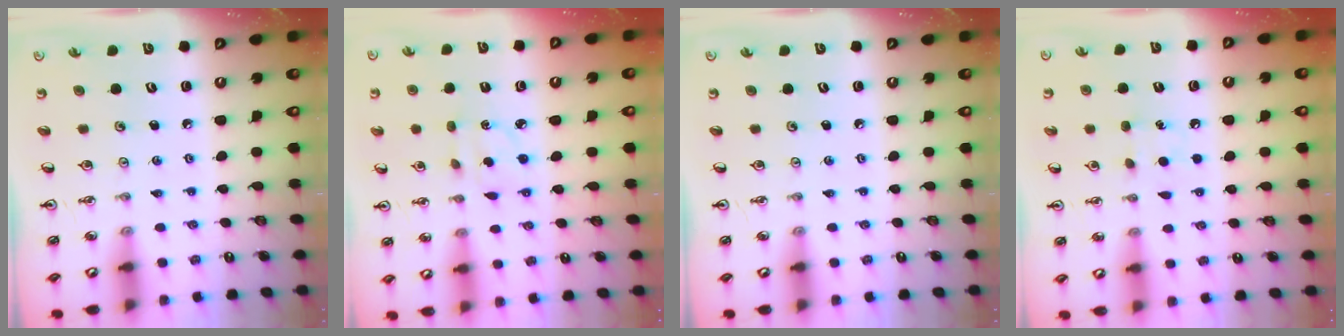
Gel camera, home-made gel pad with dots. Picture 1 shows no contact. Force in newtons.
{"total": 2.0, "press": 2.0, "slide": 0.4}
{"total": 0.0}
{"total": 6.8, "press": 6.8, "slide": 0.8}